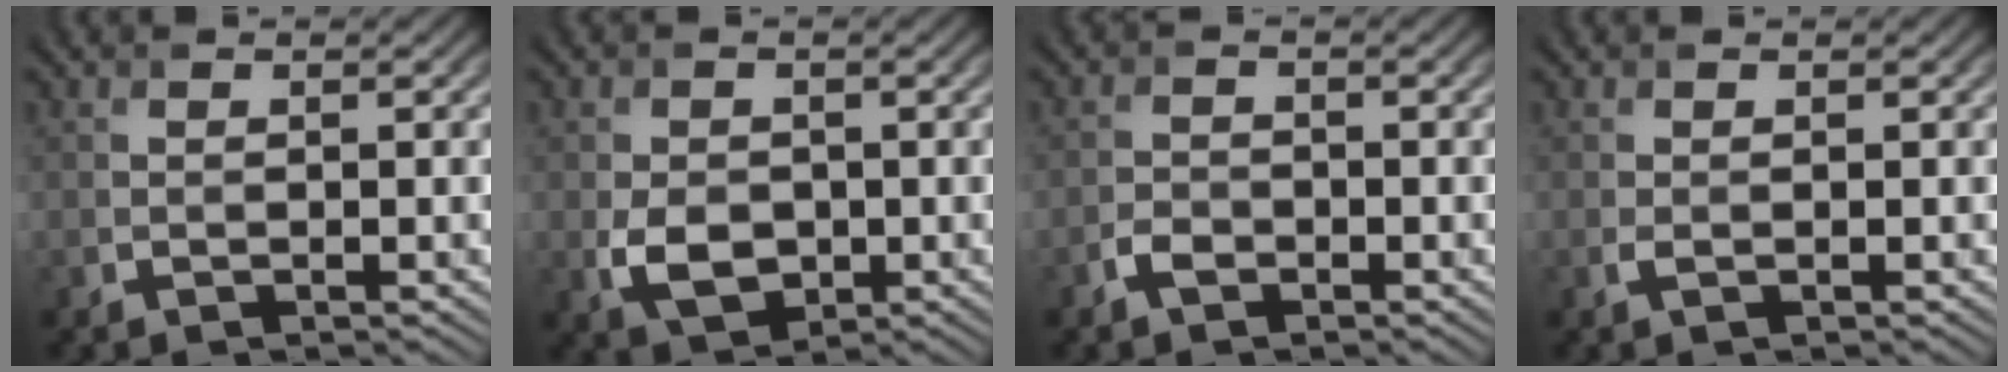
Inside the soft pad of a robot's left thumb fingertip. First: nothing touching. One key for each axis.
{"total": 4.5, "fx": -0.8, "fy": 3.3, "fz": 2.9, "tx": -0.063, "ty": -0.013, "tz": -0.015}
{"total": 1.9, "fx": -1.2, "fy": 1.1, "fz": 0.9, "tx": -0.019, "ty": 0.002, "tz": -0.028}
{"total": 0.6, "fx": -0.1, "fy": 0.2, "fz": 0.5, "tx": -0.014, "ty": -0.003, "tz": -0.001}